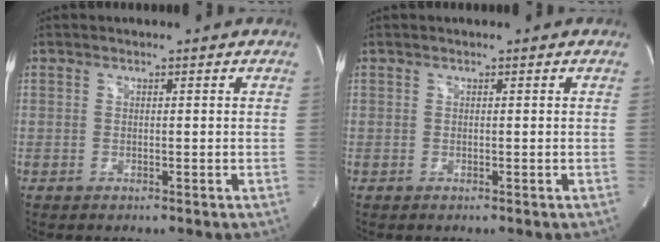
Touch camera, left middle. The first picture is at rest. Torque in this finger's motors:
{"motor_torque": [0.11, -0.06, -0.07, -0.01]}